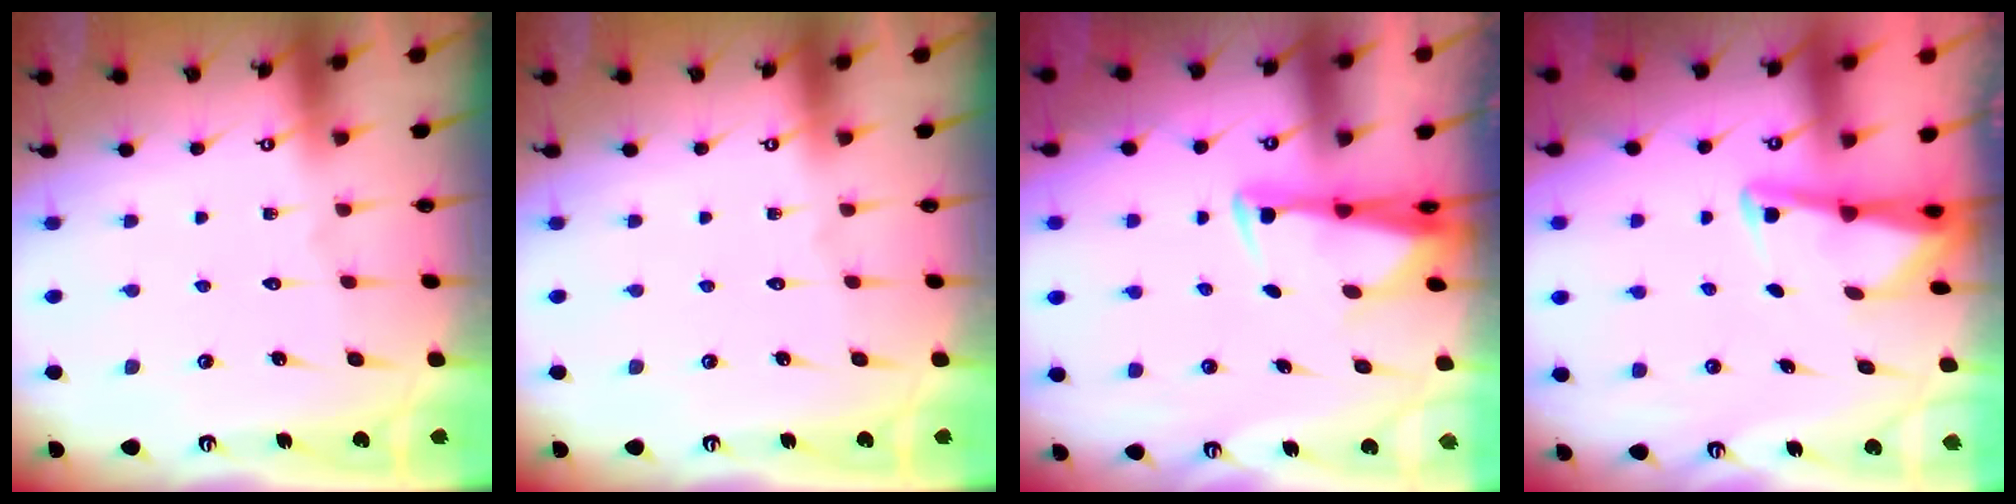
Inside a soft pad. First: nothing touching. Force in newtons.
{"total": 0.0}
{"total": 2.8, "press": 2.6, "slide": 1.0}
{"total": 2.9, "press": 2.9, "slide": 0.3}